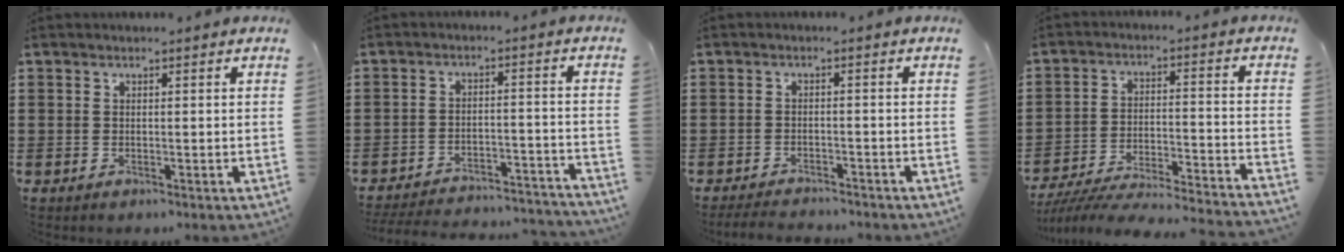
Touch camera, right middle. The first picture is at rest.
{"total": 5.0, "force": [-4.8, 0.4, 1.2], "torque": [-0.033, -0.002, -0.101]}
{"total": 2.4, "force": [-2.4, 0.1, 0.3], "torque": [-0.010, -0.003, -0.049]}
{"total": 6.1, "force": [-5.9, -0.1, 1.8], "torque": [-0.037, -0.013, -0.119]}